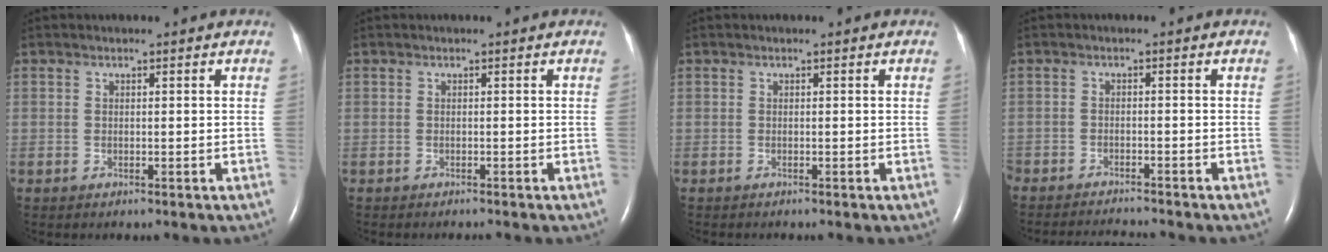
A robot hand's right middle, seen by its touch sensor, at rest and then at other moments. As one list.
[{"total": 0.9, "force": [-0.8, 0.0, 0.3], "torque": [-0.004, -0.002, -0.010]}, {"total": 0.0}, {"total": 6.1, "force": [-6.0, 0.0, 1.3], "torque": [-0.013, -0.015, -0.094]}]